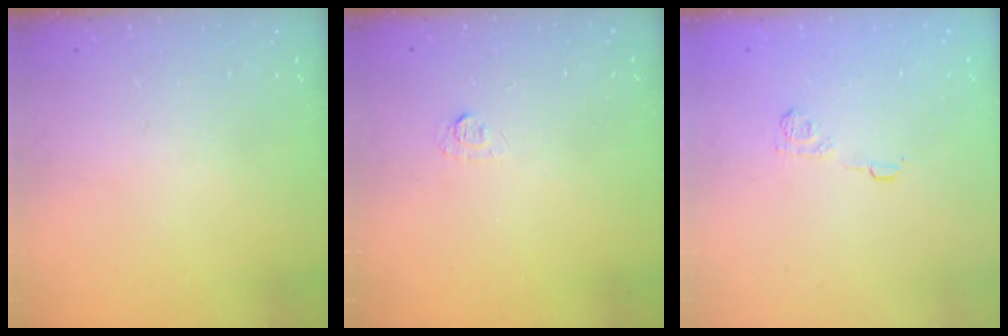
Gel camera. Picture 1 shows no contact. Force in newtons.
{"total": 4.1, "press": 4.1, "slide": 0.5}
{"total": 7.0, "press": 6.9, "slide": 1.4}